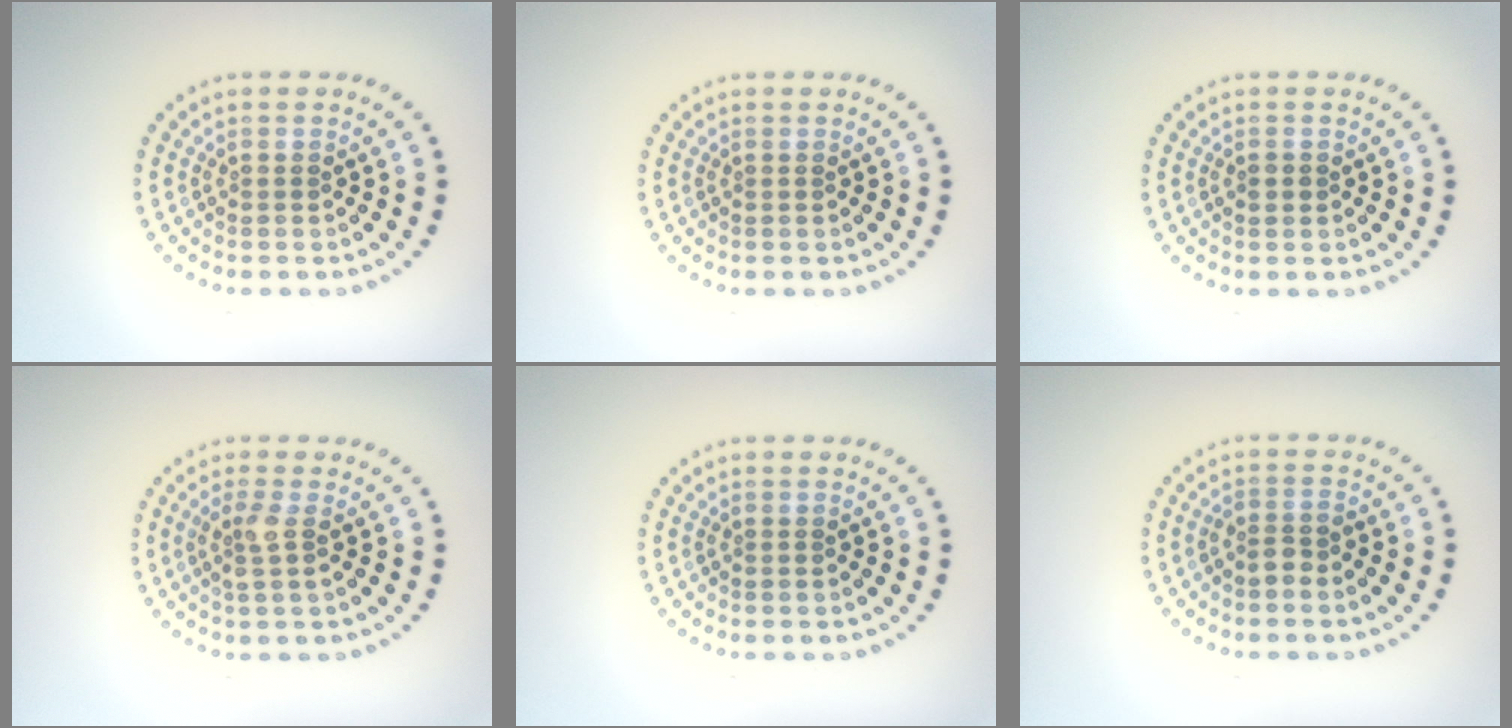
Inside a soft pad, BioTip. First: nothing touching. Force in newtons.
{"total": 0.0}
{"total": 1.1, "press": 1.0, "slide": 0.2}
{"total": 1.7, "press": 1.4, "slide": 1.0}
{"total": 0.0}
{"total": 1.5, "press": 1.3, "slide": 0.8}